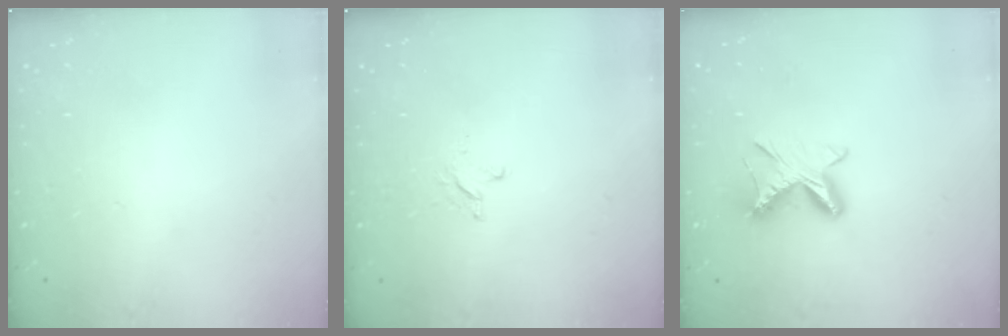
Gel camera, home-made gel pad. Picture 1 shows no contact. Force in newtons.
{"total": 3.0, "press": 3.0, "slide": 0.3}
{"total": 8.7, "press": 8.7, "slide": 0.9}